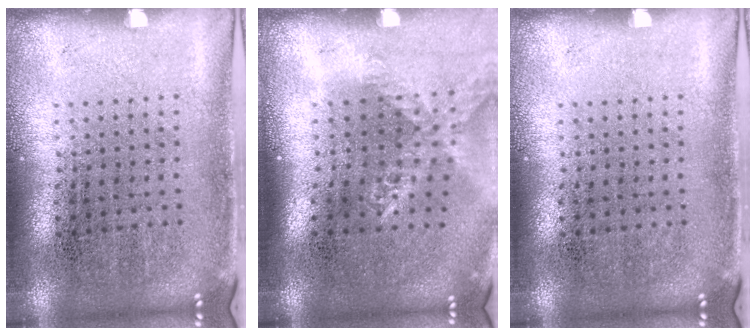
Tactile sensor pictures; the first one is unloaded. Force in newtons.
{"total": 1.6, "press": 1.4, "slide": 0.8}
{"total": 0.0}